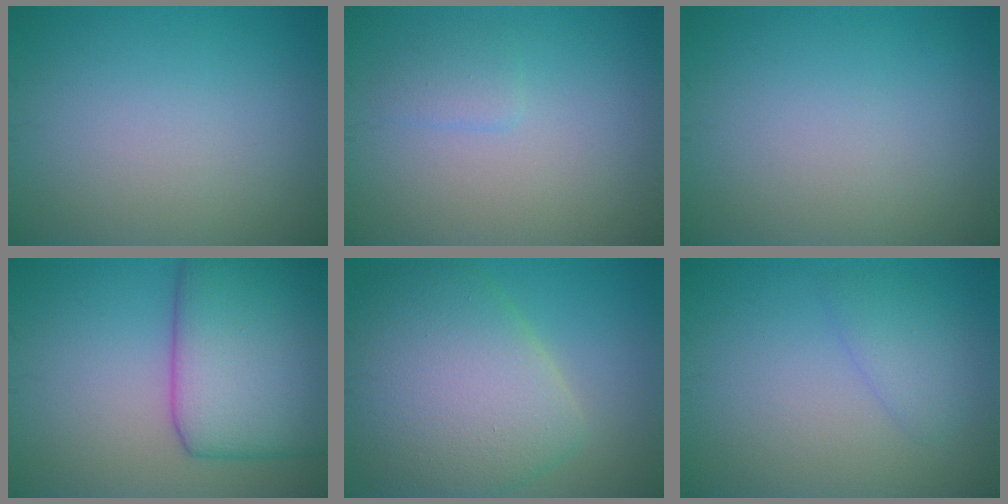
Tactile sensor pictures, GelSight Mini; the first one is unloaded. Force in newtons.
{"total": 1.3, "press": 1.3, "slide": 0.1}
{"total": 0.0}
{"total": 10.6, "press": 10.6, "slide": 0.3}
{"total": 9.8, "press": 9.8, "slide": 0.4}
{"total": 2.0, "press": 2.0, "slide": 0.2}